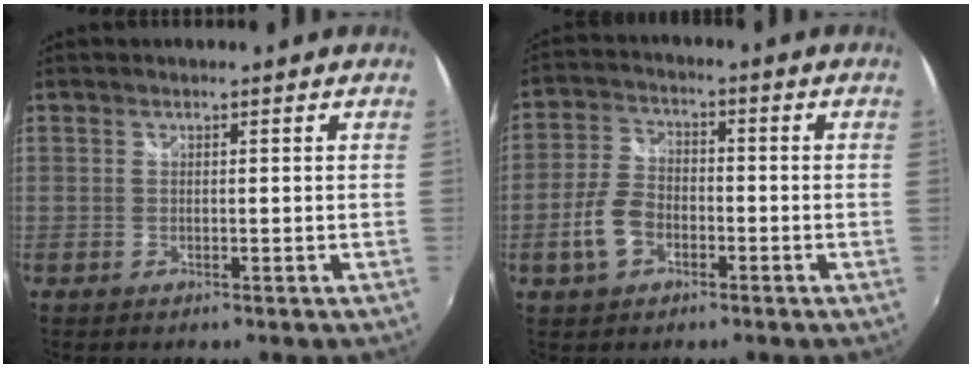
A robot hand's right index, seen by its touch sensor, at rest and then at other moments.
{"total": 7.3, "force": [-3.1, 4.7, 4.6], "torque": [-0.104, 0.008, -0.055]}